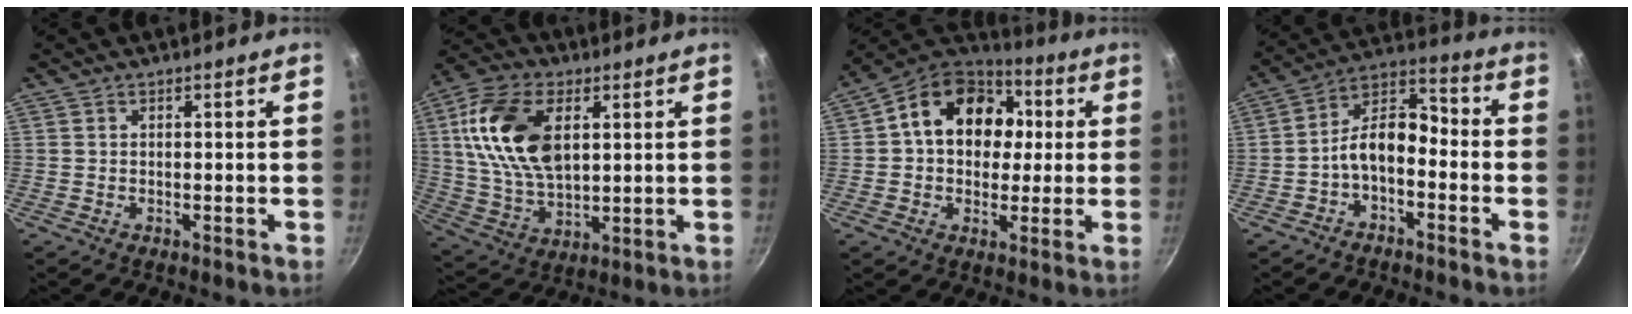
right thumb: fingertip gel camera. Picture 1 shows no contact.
{"total": 17.8, "force": [4.7, 10.6, 13.5], "torque": [-0.242, -0.007, 0.091]}
{"total": 18.1, "force": [3.1, 13.9, 11.2], "torque": [-0.153, 0.031, 0.035]}
{"total": 9.4, "force": [-3.3, 5.3, 7.0], "torque": [-0.113, 0.062, -0.070]}